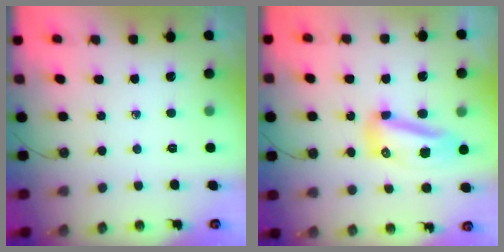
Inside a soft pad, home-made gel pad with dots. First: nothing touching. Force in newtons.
{"total": 10.4, "press": 10.3, "slide": 1.1}